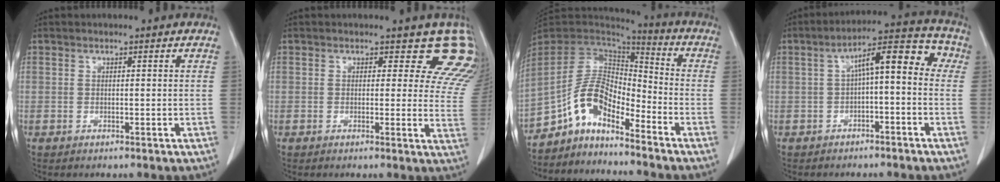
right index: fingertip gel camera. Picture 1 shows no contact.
{"total": 9.4, "force": [7.6, 4.7, 3.0], "torque": [0.008, -0.017, 0.042]}
{"total": 10.4, "force": [-7.3, 3.9, 6.2], "torque": [-0.120, 0.034, -0.137]}
{"total": 9.7, "force": [0.6, 3.0, 9.2], "torque": [-0.134, 0.051, 0.006]}